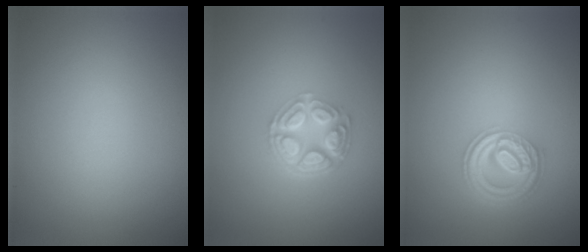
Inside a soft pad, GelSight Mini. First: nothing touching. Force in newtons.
{"total": 5.0, "press": 3.7, "slide": 3.4}
{"total": 4.5, "press": 3.4, "slide": 2.9}